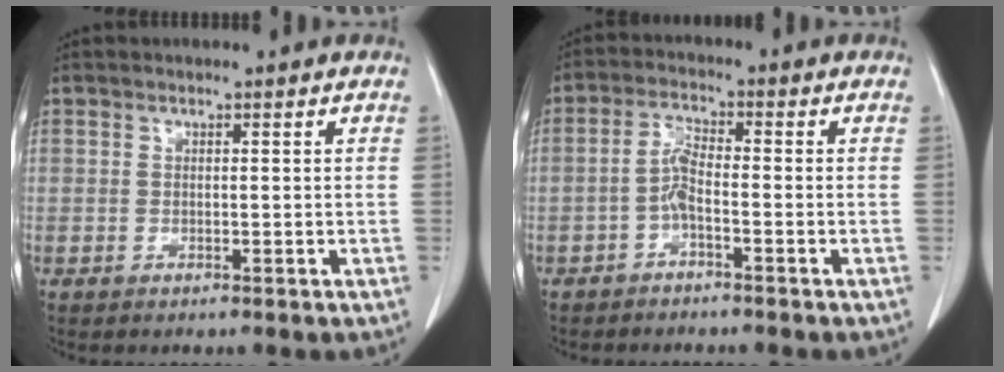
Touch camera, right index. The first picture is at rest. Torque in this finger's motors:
{"motor_torque": [0.48, -0.38, 0.19, 0.06]}